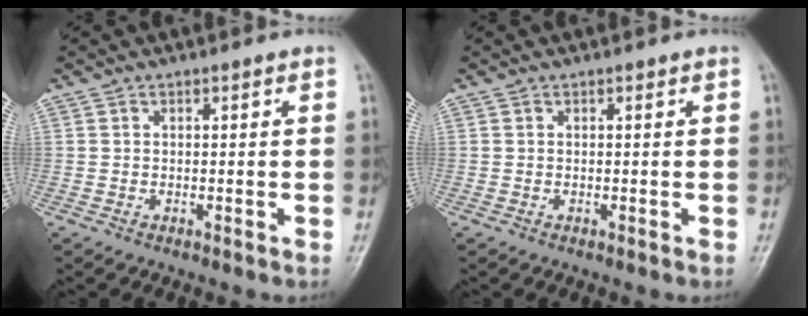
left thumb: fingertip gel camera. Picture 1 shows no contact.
{"total": 0.0}